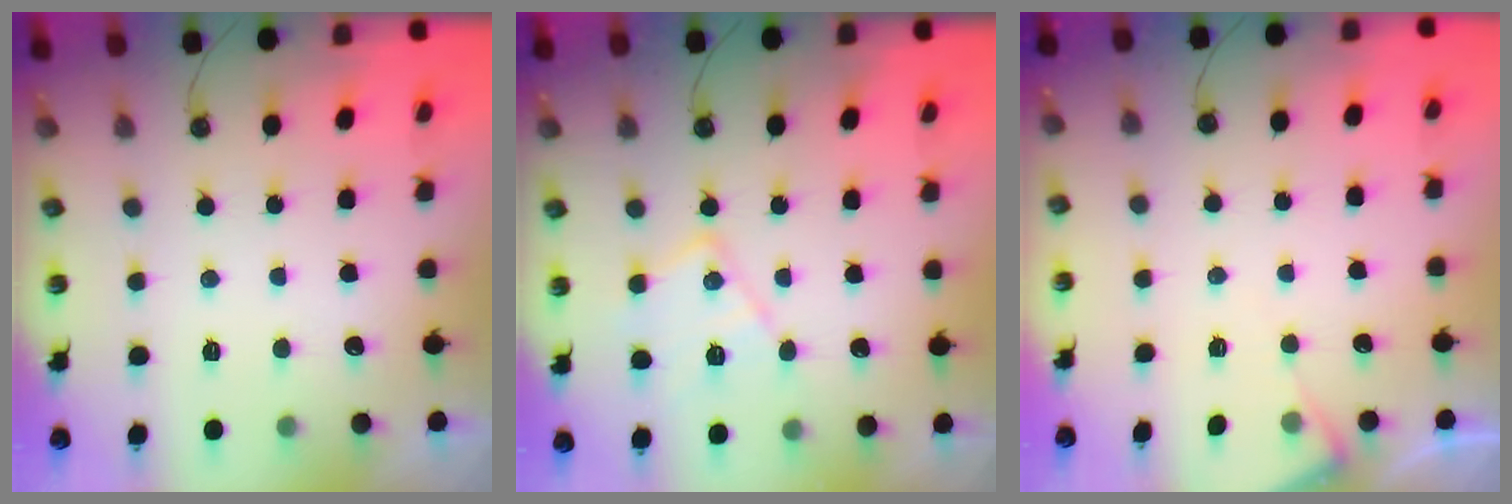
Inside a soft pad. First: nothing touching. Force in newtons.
{"total": 13.0, "press": 13.0, "slide": 0.8}
{"total": 4.6, "press": 4.5, "slide": 0.6}